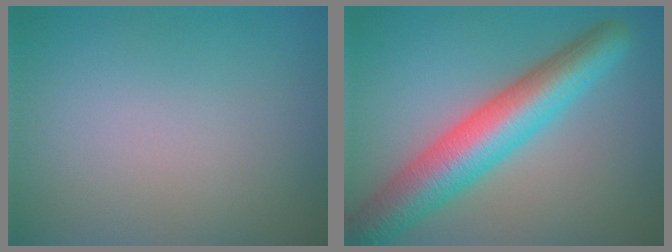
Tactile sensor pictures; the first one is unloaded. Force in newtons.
{"total": 8.2, "press": 8.2, "slide": 0.3}